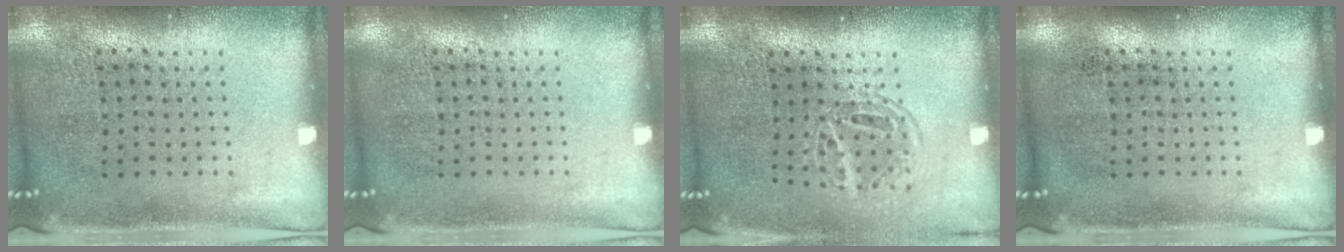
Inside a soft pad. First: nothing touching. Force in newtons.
{"total": 0.0}
{"total": 1.6, "press": 1.2, "slide": 1.1}
{"total": 0.0}